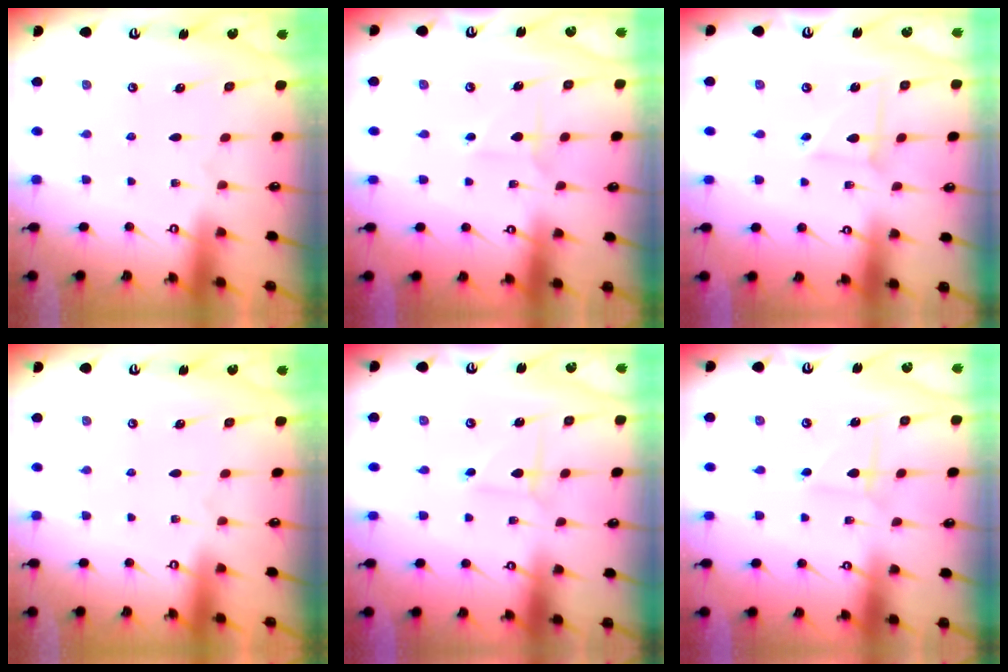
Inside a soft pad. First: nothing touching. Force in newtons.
{"total": 2.7, "press": 2.7, "slide": 0.2}
{"total": 3.4, "press": 3.4, "slide": 0.3}
{"total": 0.0}
{"total": 0.9, "press": 0.9, "slide": 0.0}
{"total": 1.7, "press": 1.7, "slide": 0.2}